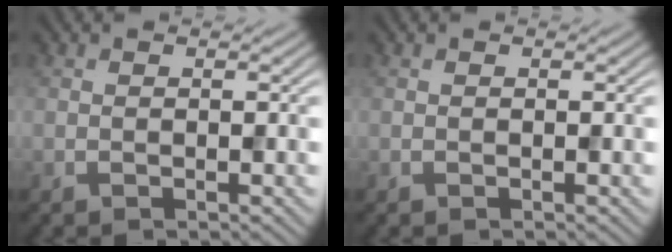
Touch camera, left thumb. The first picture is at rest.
{"total": 0.0}